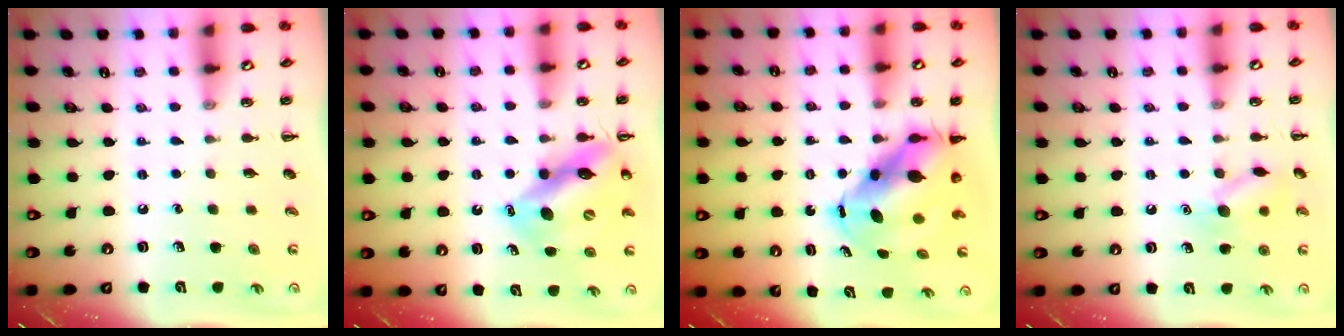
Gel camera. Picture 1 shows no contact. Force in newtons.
{"total": 12.6, "press": 12.1, "slide": 3.5}
{"total": 8.7, "press": 8.5, "slide": 1.9}
{"total": 9.9, "press": 9.9, "slide": 0.6}